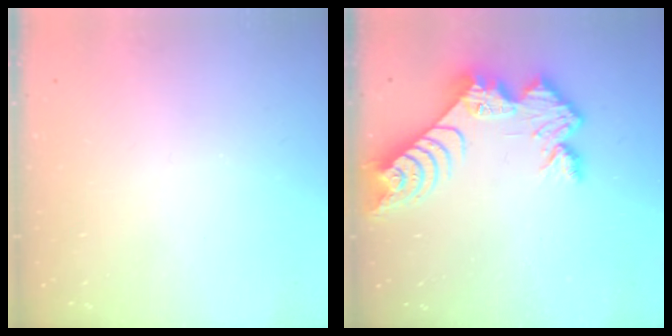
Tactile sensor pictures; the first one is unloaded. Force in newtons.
{"total": 12.1, "press": 12.1, "slide": 0.8}